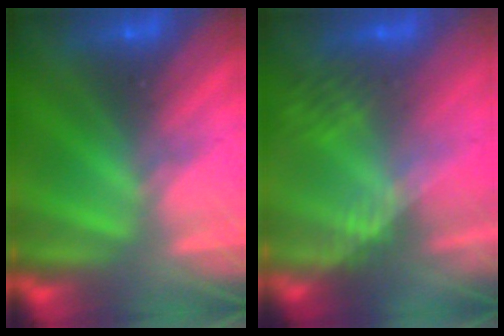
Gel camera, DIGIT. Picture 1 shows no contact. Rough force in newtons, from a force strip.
{"total": 2.4}